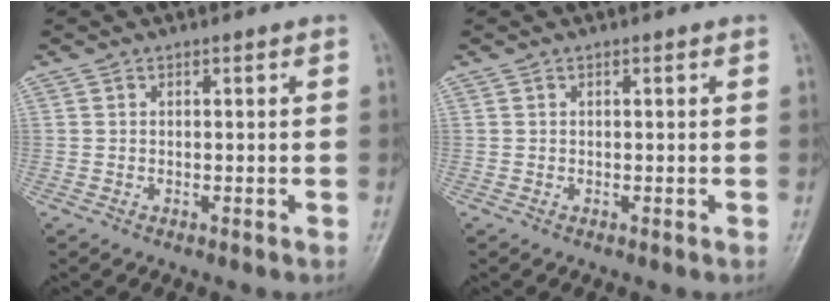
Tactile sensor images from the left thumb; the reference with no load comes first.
{"total": 0.0}